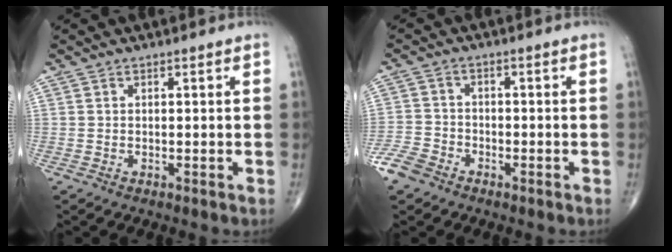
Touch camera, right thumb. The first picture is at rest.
{"total": 4.9, "force": [-3.5, 3.1, 1.5], "torque": [-0.029, 0.011, -0.073]}